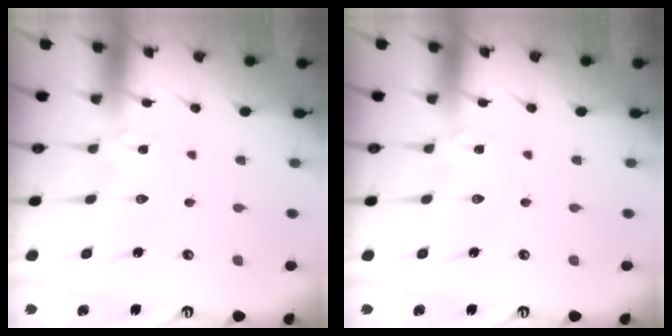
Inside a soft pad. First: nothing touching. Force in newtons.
{"total": 0.0}